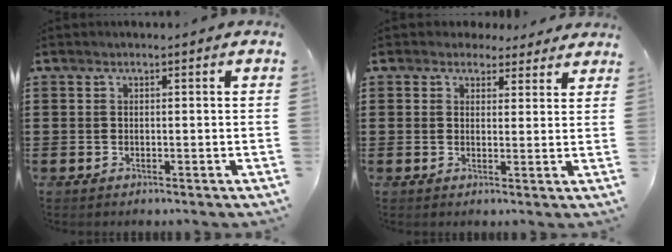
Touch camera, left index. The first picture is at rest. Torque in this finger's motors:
{"motor_torque": [2.14, 0.00, 0.30, 0.03]}